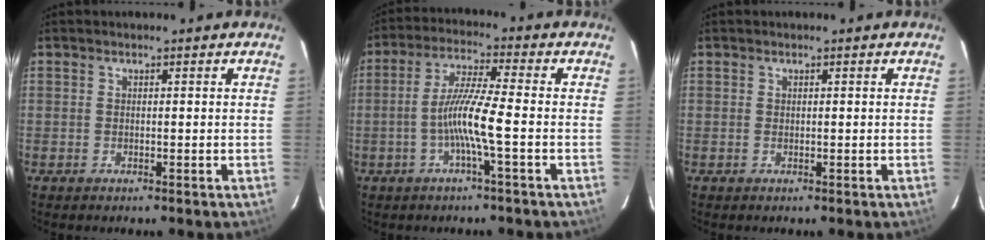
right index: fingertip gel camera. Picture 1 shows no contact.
{"total": 8.1, "force": [-2.3, -0.7, 7.7], "torque": [-0.162, 0.004, -0.046]}
{"total": 0.0}